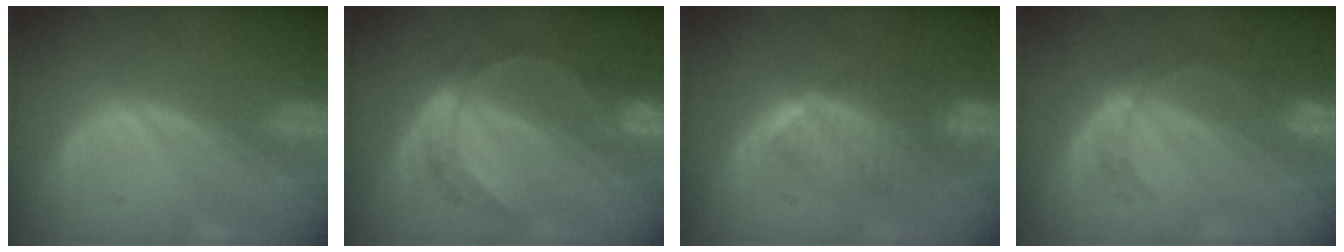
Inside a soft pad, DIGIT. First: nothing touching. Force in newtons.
{"total": 6.7, "press": 6.6, "slide": 0.4}
{"total": 6.7, "press": 6.7, "slide": 0.3}
{"total": 5.1, "press": 4.6, "slide": 2.2}